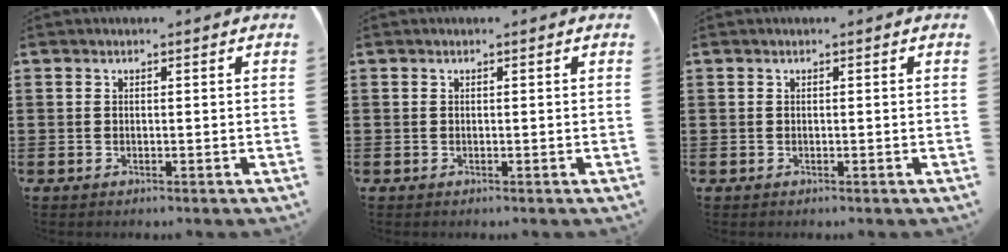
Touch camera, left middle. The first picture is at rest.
{"total": 0.0}
{"total": 0.0}